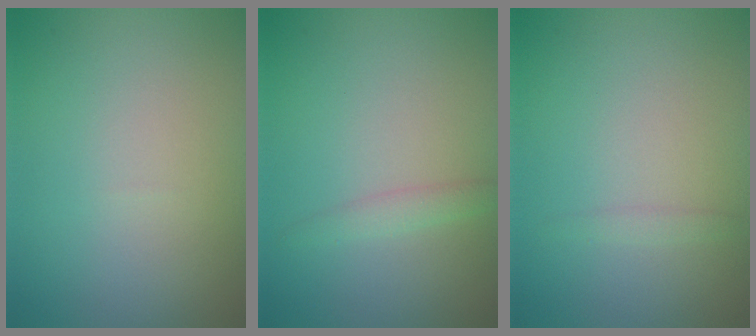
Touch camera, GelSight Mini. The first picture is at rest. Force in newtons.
{"total": 1.3, "press": 1.3, "slide": 0.0}
{"total": 0.8, "press": 0.8, "slide": 0.0}